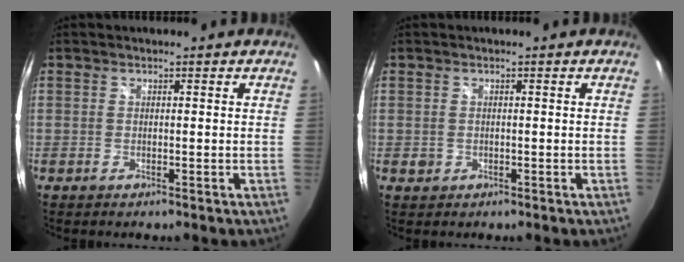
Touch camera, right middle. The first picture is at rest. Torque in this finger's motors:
{"motor_torque": [0.22, -0.32, 0.03, 0.01]}